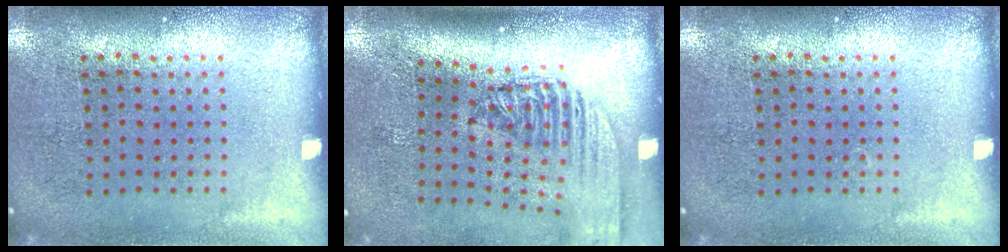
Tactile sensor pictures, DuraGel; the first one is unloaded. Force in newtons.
{"total": 2.3, "press": 1.8, "slide": 1.5}
{"total": 0.0}